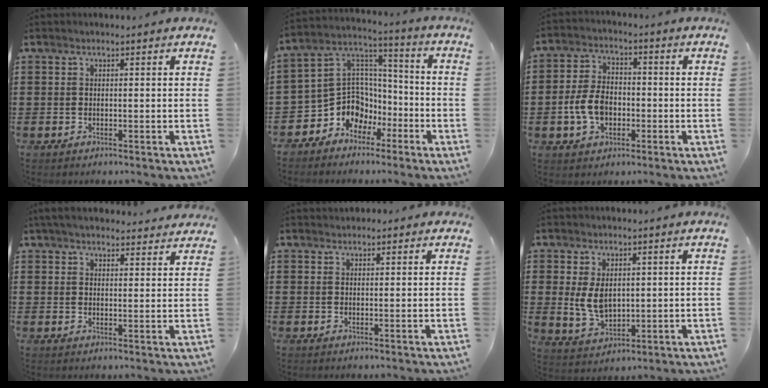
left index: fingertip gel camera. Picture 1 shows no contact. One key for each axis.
{"total": 8.6, "fx": -3.9, "fy": 7.6, "fz": 1.5, "tx": -0.072, "ty": -0.006, "tz": -0.073}
{"total": 7.1, "fx": -1.9, "fy": 4.7, "fz": 5.0, "tx": -0.124, "ty": 0.002, "tz": -0.042}
{"total": 4.2, "fx": 4.0, "fy": 0.6, "fz": 1.2, "tx": -0.034, "ty": -0.008, "tz": 0.073}
{"total": 1.1, "fx": 1.0, "fy": 0.6, "fz": 0.1, "tx": -0.005, "ty": 0.004, "tz": 0.020}
{"total": 5.6, "fx": 0.8, "fy": 3.7, "fz": 4.1, "tx": -0.092, "ty": -0.001, "tz": 0.011}